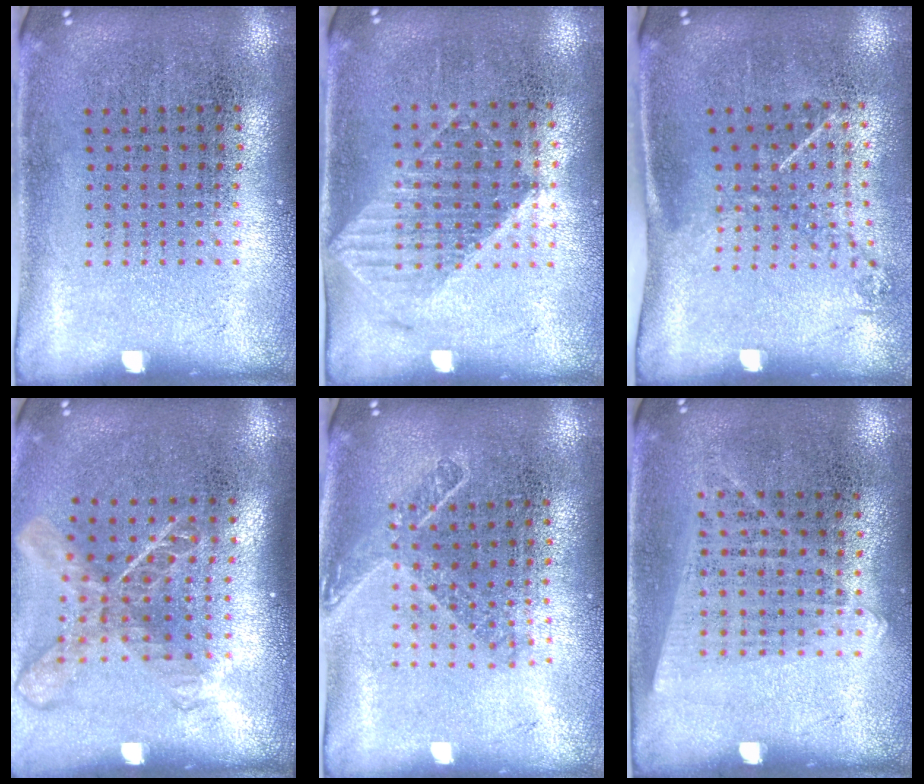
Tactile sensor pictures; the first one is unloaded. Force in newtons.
{"total": 1.2, "press": 1.1, "slide": 0.3}
{"total": 1.3, "press": 0.9, "slide": 0.9}
{"total": 1.9, "press": 1.4, "slide": 1.3}
{"total": 1.6, "press": 1.2, "slide": 1.0}
{"total": 1.2, "press": 1.0, "slide": 0.5}